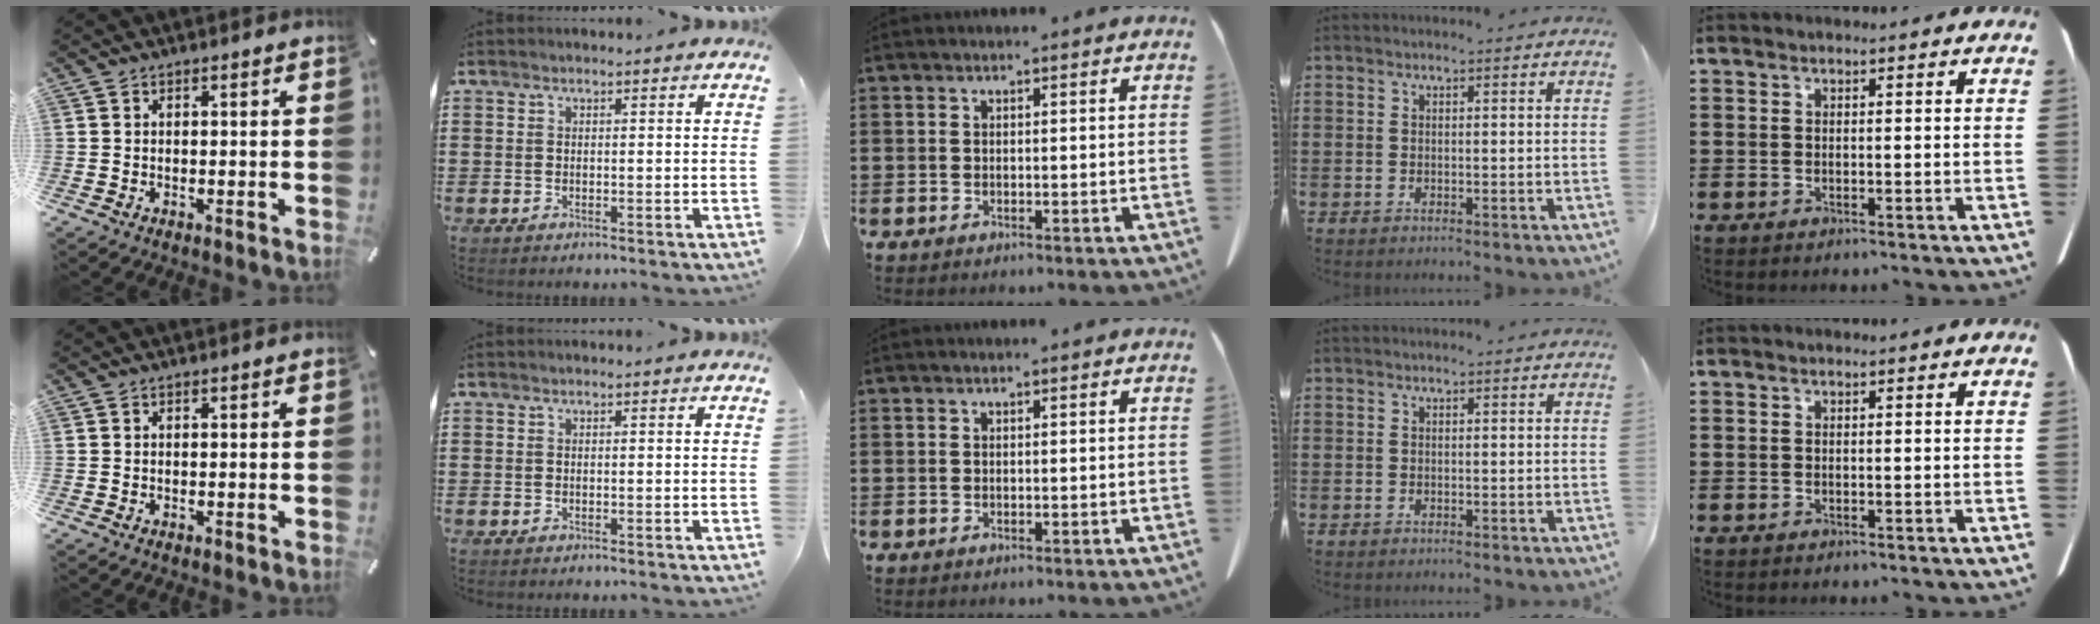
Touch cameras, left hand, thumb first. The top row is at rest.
{}